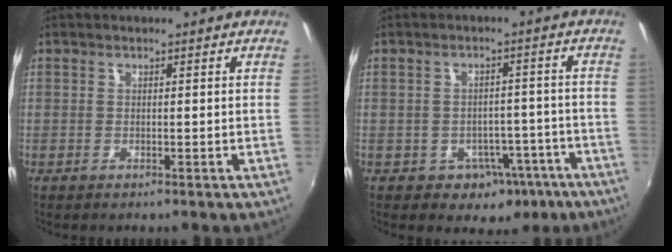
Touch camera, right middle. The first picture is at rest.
{"total": 8.0, "force": [-4.6, 5.9, 2.8], "torque": [-0.046, 0.027, -0.034]}